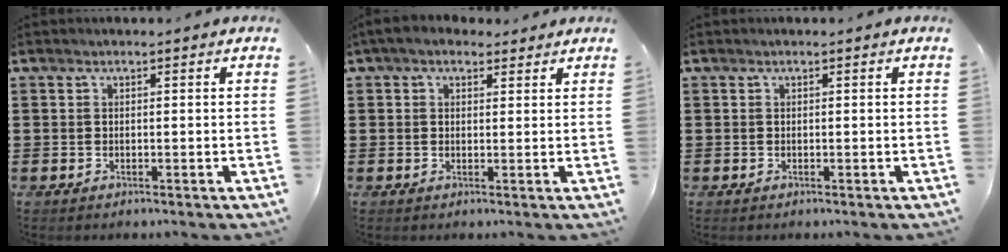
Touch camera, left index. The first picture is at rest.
{"total": 2.9, "force": [2.0, 1.6, 1.3], "torque": [-0.032, 0.003, 0.037]}
{"total": 0.0}